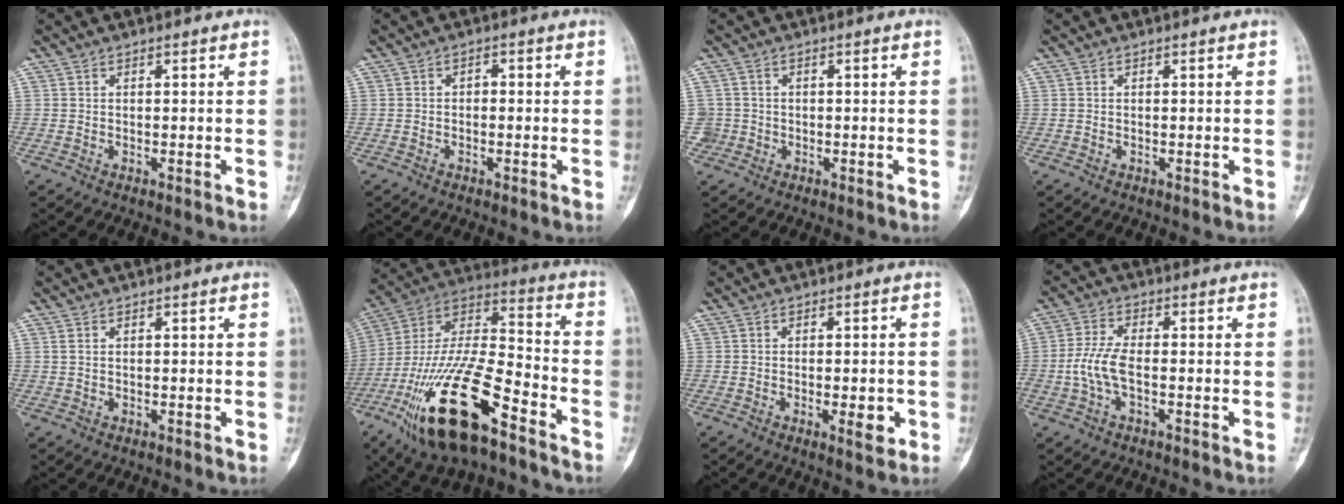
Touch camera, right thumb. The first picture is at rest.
{"total": 1.2, "force": [-0.2, 0.9, 0.8], "torque": [-0.006, 0.006, -0.008]}
{"total": 2.4, "force": [-0.6, 2.3, -0.2], "torque": [0.018, 0.009, -0.015]}
{"total": 0.0}
{"total": 0.8, "force": [0.3, 0.5, 0.5], "torque": [-0.013, 0.005, 0.010]}
{"total": 26.5, "force": [-14.1, 9.3, 20.4], "torque": [-0.438, 0.044, -0.254]}
{"total": 4.4, "force": [-1.4, 1.6, 3.9], "torque": [-0.049, -0.001, -0.013]}
{"total": 6.3, "force": [-1.4, 2.7, 5.5], "torque": [-0.136, 0.015, -0.029]}